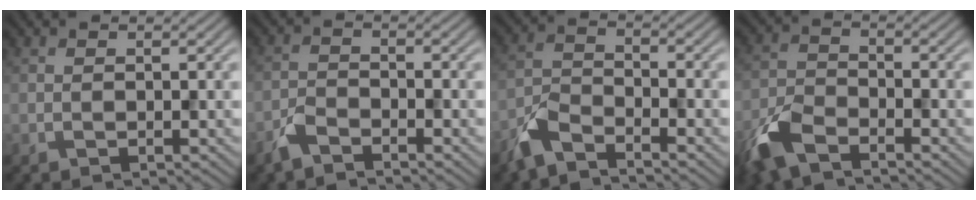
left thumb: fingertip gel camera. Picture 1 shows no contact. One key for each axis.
{"total": 2.7, "fx": -2.3, "fy": 0.9, "fz": 1.2, "tx": -0.029, "ty": 0.000, "tz": -0.056}
{"total": 5.0, "fx": -4.1, "fy": 1.6, "fz": 2.5, "tx": -0.057, "ty": -0.006, "tz": -0.099}
{"total": 6.7, "fx": -4.9, "fy": 2.6, "fz": 3.9, "tx": -0.089, "ty": -0.010, "tz": -0.113}